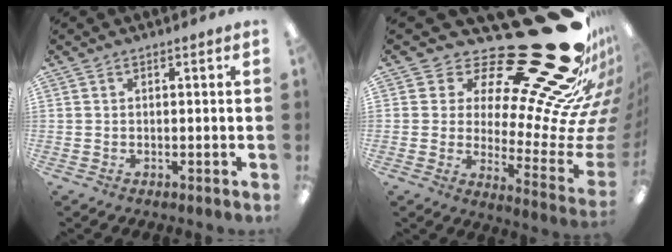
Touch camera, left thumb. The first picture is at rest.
{"total": 35.5, "force": [23.0, 11.2, 24.6], "torque": [-0.287, -0.203, 0.412]}